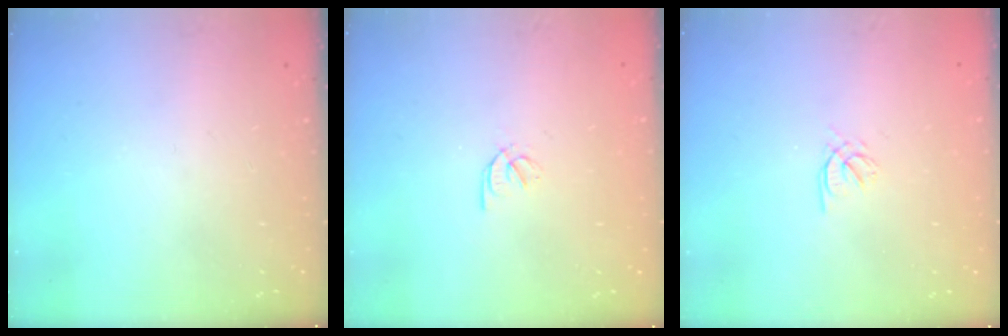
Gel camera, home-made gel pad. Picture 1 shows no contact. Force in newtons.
{"total": 1.6, "press": 1.6, "slide": 0.3}
{"total": 2.0, "press": 1.9, "slide": 0.5}